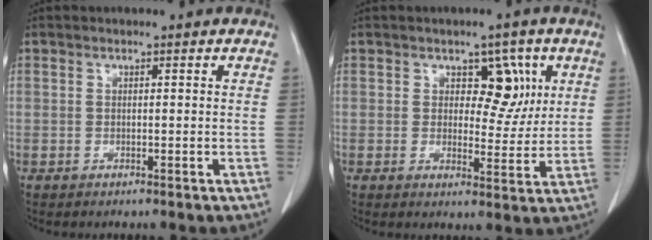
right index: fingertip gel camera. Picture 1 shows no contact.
{"total": 6.1, "force": [2.3, 3.8, 4.3], "torque": [-0.043, 0.007, 0.033]}